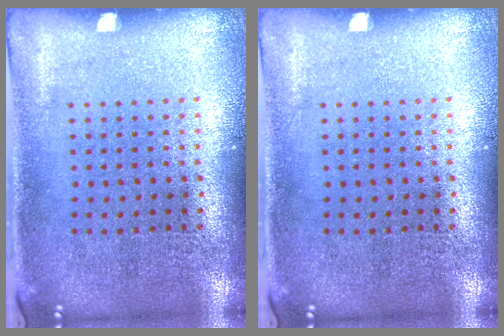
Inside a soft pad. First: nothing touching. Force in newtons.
{"total": 0.0}